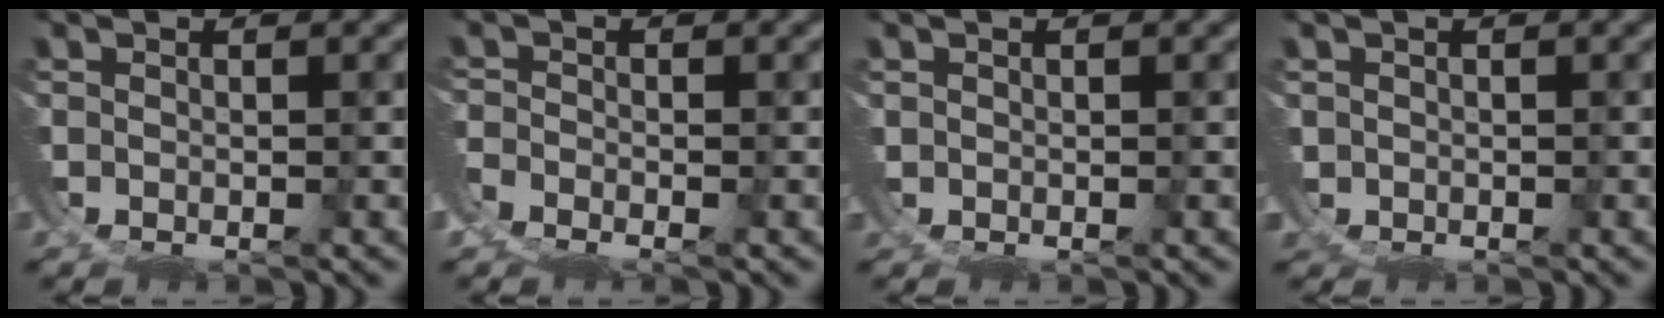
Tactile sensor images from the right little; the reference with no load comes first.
{"total": 2.9, "force": [-2.2, 1.6, 1.0], "torque": [-0.026, -0.016, -0.034]}
{"total": 0.6, "force": [0.2, 0.5, -0.3], "torque": [0.002, 0.003, 0.005]}
{"total": 1.7, "force": [-0.2, 1.6, -0.4], "torque": [-0.015, -0.013, 0.004]}